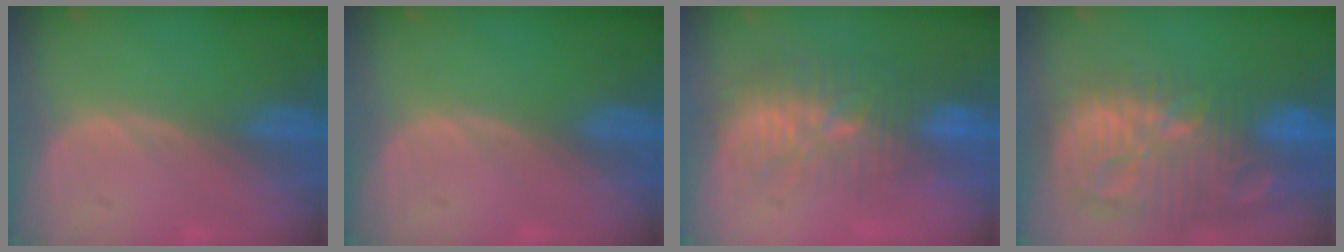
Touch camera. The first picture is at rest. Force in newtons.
{"total": 0.0}
{"total": 9.5, "press": 9.1, "slide": 2.7}
{"total": 14.4, "press": 12.5, "slide": 7.2}